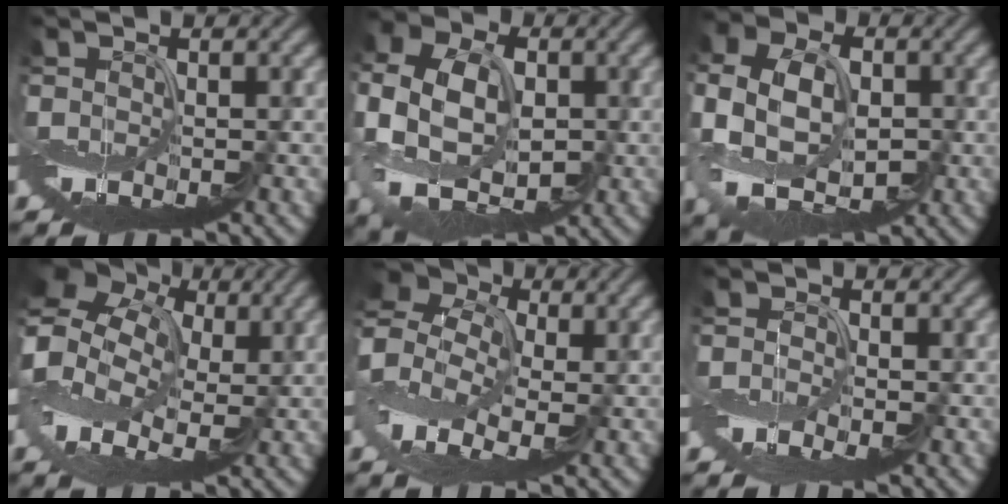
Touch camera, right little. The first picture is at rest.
{"total": 10.3, "force": [-0.8, 7.5, 6.9], "torque": [-0.171, 0.000, -0.012]}
{"total": 8.9, "force": [-1.0, 6.6, 6.0], "torque": [-0.148, 0.001, -0.020]}
{"total": 10.3, "force": [1.8, 7.3, 7.1], "torque": [-0.172, 0.010, 0.035]}
{"total": 6.9, "force": [-0.5, 4.6, 5.1], "torque": [-0.136, 0.013, -0.030]}
{"total": 1.5, "force": [-1.1, 0.5, 0.8], "torque": [-0.021, -0.002, -0.027]}